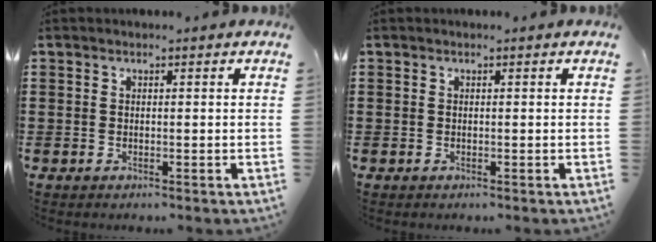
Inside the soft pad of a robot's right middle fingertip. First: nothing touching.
{"total": 0.0}